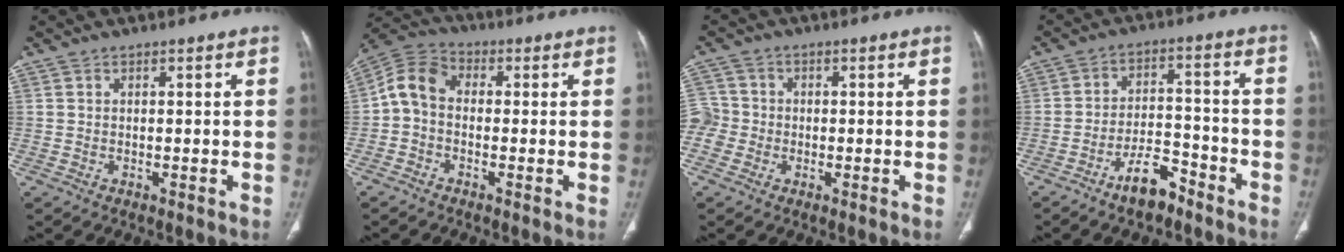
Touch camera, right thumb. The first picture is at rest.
{"total": 7.2, "force": [-0.6, 5.3, 4.8], "torque": [-0.082, 0.024, -0.029]}
{"total": 5.5, "force": [-1.4, 5.2, 1.3], "torque": [-0.017, 0.014, -0.033]}
{"total": 7.8, "force": [-5.7, 3.2, 4.2], "torque": [-0.068, 0.046, -0.099]}